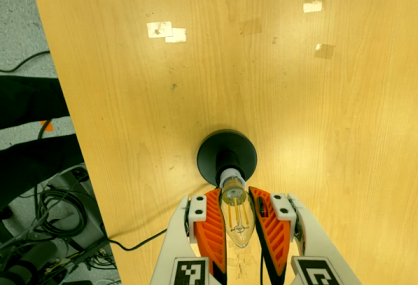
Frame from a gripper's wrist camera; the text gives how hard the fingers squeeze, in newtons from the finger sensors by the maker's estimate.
{"total": 21.7, "left": 21.0, "right": 22.4}